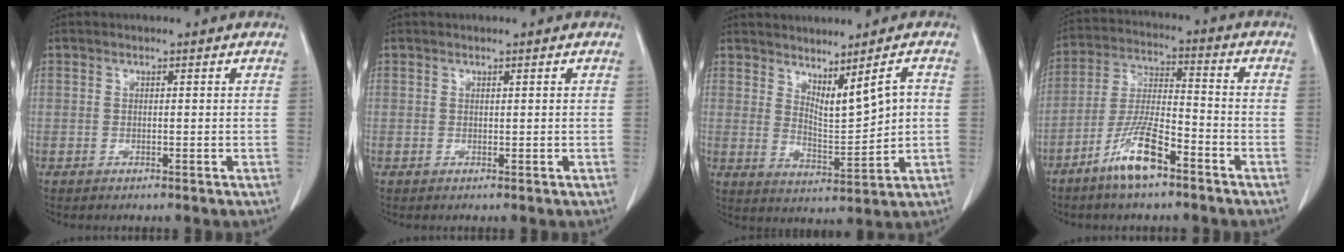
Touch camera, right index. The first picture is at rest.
{"total": 0.0}
{"total": 6.5, "force": [2.0, 1.1, 6.1], "torque": [-0.105, -0.006, 0.049]}
{"total": 10.1, "force": [-6.5, 1.9, 7.5], "torque": [-0.156, -0.010, -0.126]}